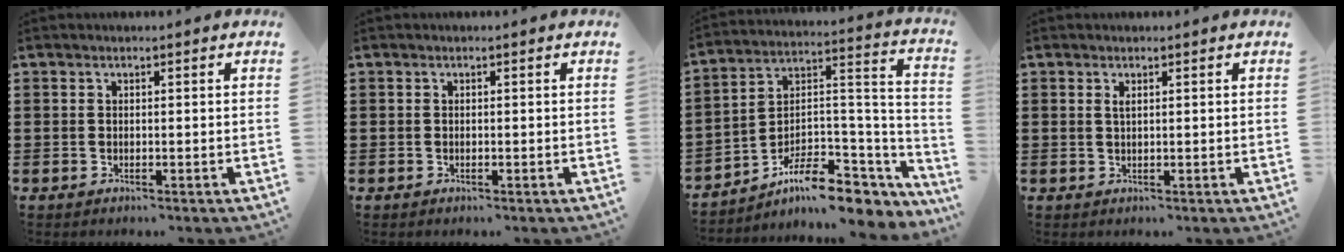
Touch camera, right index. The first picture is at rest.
{"total": 0.0}
{"total": 9.5, "force": [-6.7, 3.7, 5.7], "torque": [-0.104, 0.004, -0.124]}
{"total": 0.9, "force": [0.4, 0.1, 0.7], "torque": [-0.015, 0.001, 0.007]}